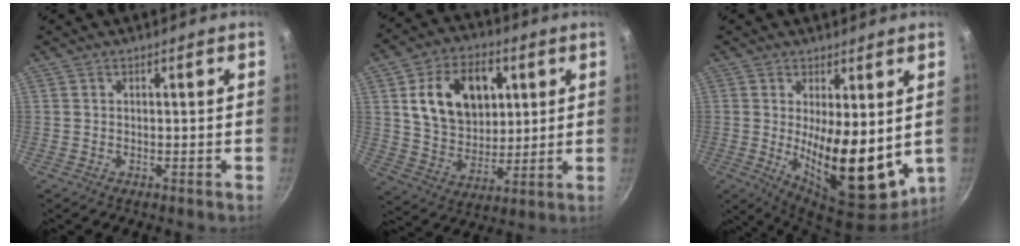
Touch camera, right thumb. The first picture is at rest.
{"total": 17.2, "force": [4.8, 12.1, 11.2], "torque": [-0.151, -0.010, 0.085]}
{"total": 15.8, "force": [0.4, 6.4, 14.4], "torque": [-0.194, -0.036, 0.023]}